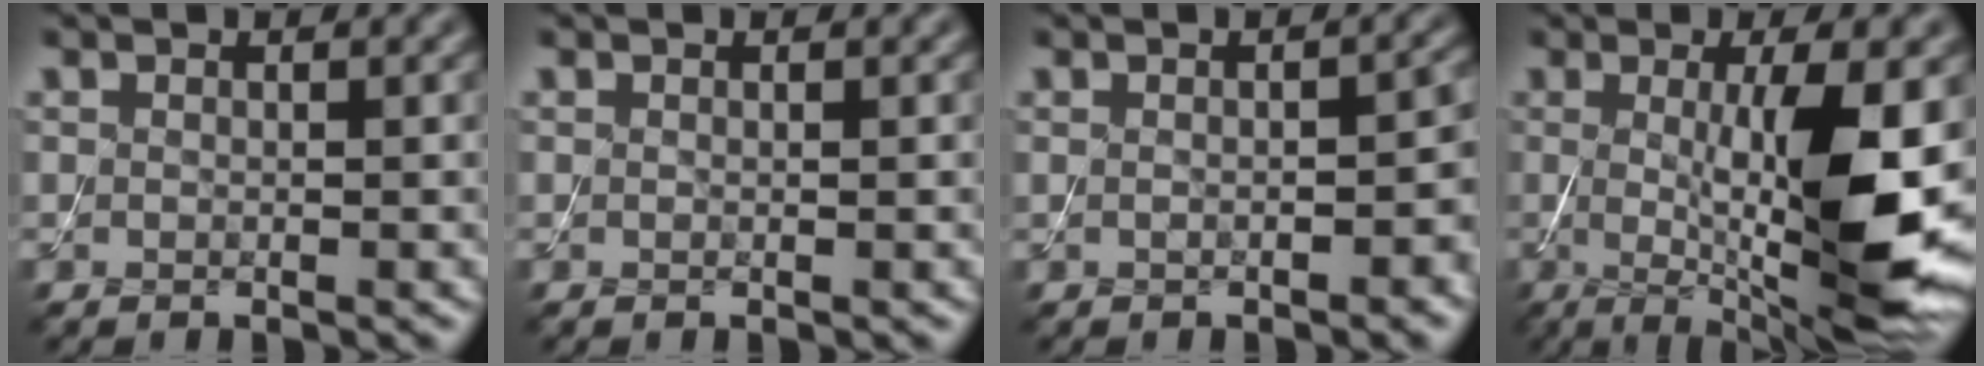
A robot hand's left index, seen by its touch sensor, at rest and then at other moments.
{"total": 0.0}
{"total": 2.5, "force": [-0.4, 0.9, 2.3], "torque": [-0.036, 0.006, -0.004]}
{"total": 11.3, "force": [-0.3, 2.6, 11.0], "torque": [-0.164, -0.019, 0.003]}